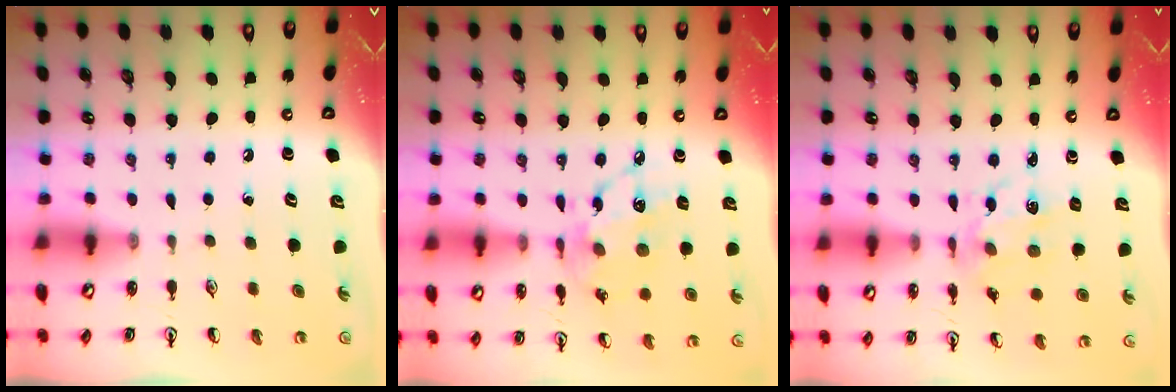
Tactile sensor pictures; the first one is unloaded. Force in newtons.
{"total": 12.2, "press": 12.1, "slide": 0.8}
{"total": 6.3, "press": 6.3, "slide": 0.3}